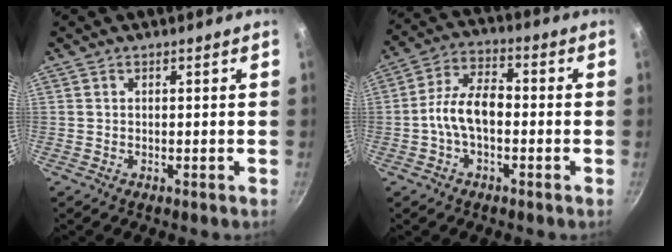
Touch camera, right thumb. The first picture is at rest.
{"total": 9.1, "force": [-1.5, 5.1, 7.4], "torque": [-0.119, 0.041, -0.040]}